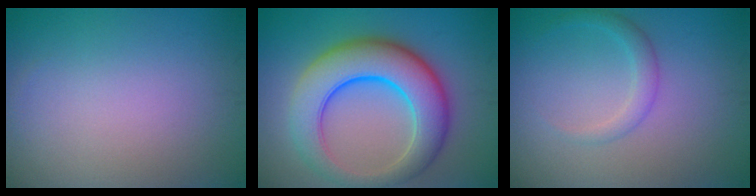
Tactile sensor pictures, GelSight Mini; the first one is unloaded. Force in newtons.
{"total": 9.0, "press": 9.0, "slide": 0.3}
{"total": 1.8, "press": 1.8, "slide": 0.1}